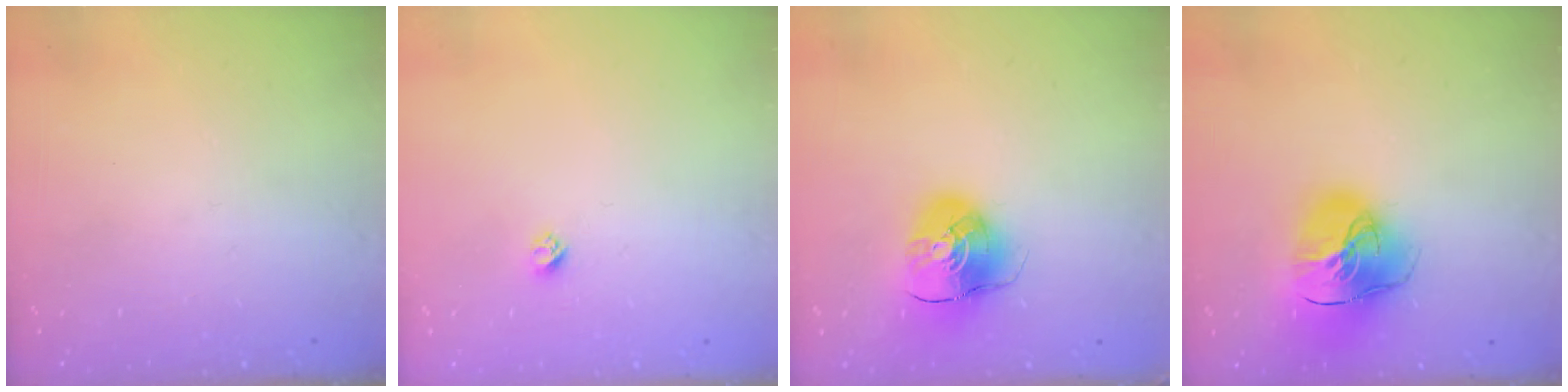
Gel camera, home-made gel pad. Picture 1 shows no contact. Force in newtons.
{"total": 2.4, "press": 2.4, "slide": 0.2}
{"total": 8.9, "press": 8.9, "slide": 1.2}
{"total": 20.8, "press": 20.6, "slide": 2.7}